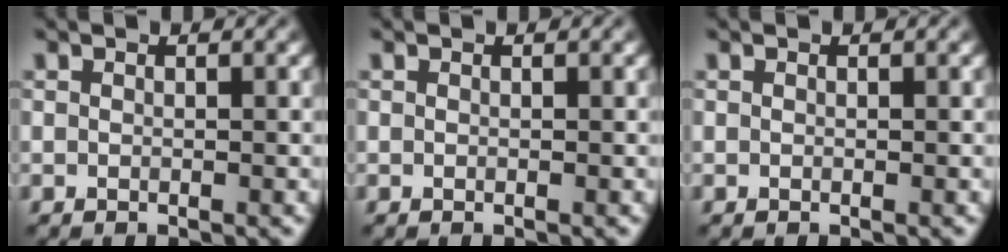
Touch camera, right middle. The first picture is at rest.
{"total": 0.0}
{"total": 0.0}